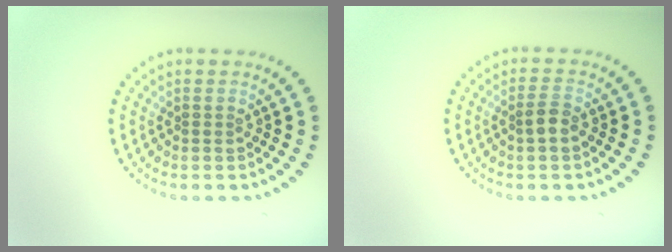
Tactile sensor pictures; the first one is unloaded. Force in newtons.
{"total": 1.5, "press": 1.4, "slide": 0.5}